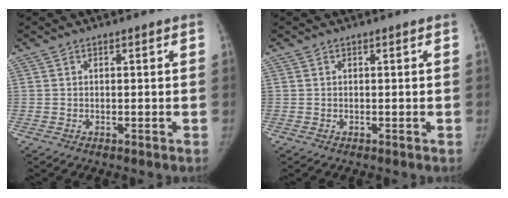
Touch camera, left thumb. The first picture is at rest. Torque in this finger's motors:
{"motor_torque": [0.00, 0.00, 0.16, -0.03, 0.00]}